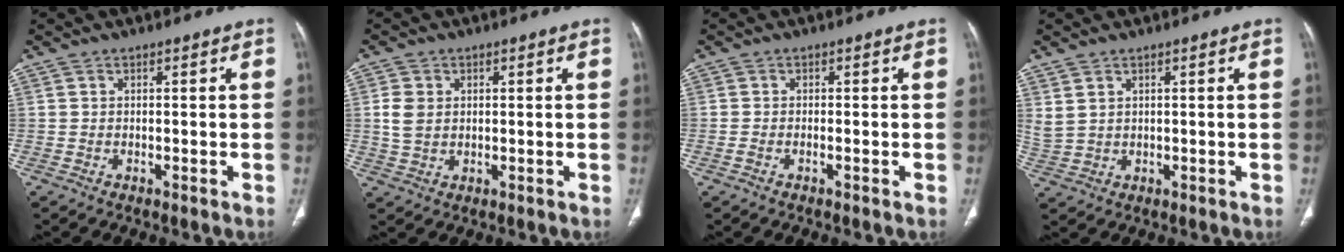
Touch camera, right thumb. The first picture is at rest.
{"total": 4.3, "force": [0.8, 3.3, 2.6], "torque": [-0.050, 0.000, 0.018]}
{"total": 1.0, "force": [-0.5, 0.2, 0.8], "torque": [-0.027, 0.004, -0.011]}
{"total": 3.3, "force": [1.7, 2.2, 1.8], "torque": [-0.045, -0.004, 0.048]}